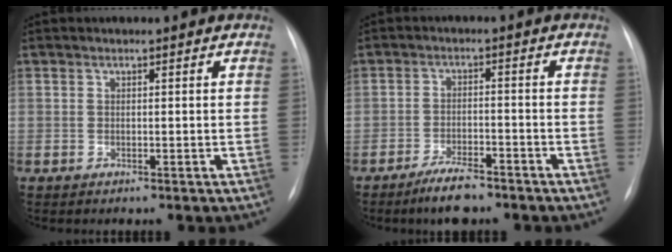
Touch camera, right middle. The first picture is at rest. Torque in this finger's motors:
{"motor_torque": [0.25, -0.40, 0.18, 0.08]}